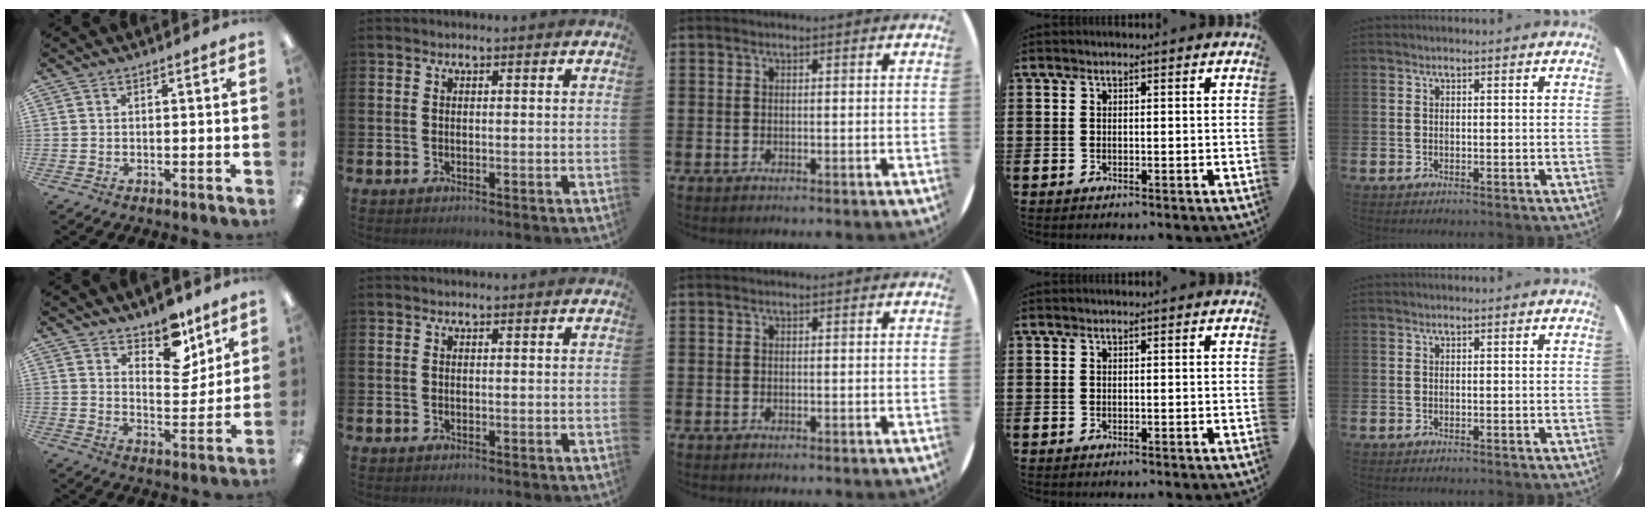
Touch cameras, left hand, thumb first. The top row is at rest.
{"thumb": {"total": 10.9, "force": [8.5, 5.2, 4.4], "torque": [-0.046, -0.059, 0.150]}}